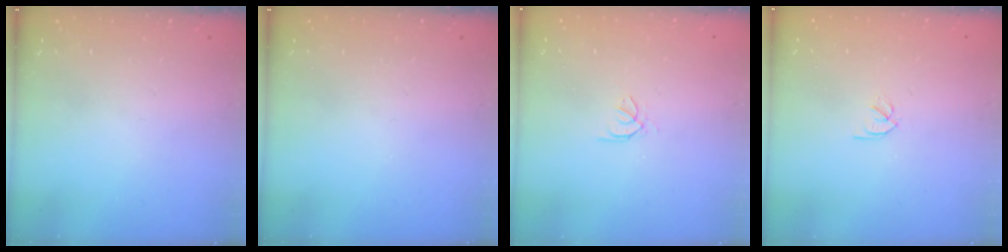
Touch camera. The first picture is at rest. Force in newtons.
{"total": 0.0}
{"total": 0.5, "press": 0.4, "slide": 0.3}
{"total": 1.8, "press": 1.7, "slide": 0.5}